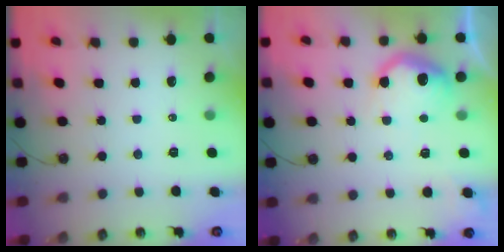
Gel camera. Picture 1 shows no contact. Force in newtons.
{"total": 14.6, "press": 14.6, "slide": 1.0}